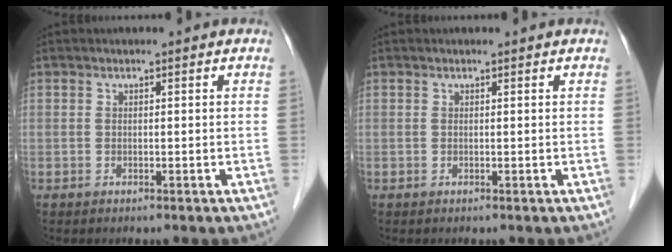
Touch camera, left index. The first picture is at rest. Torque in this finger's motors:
{"motor_torque": [0.26, -0.20, -0.01, 0.01]}